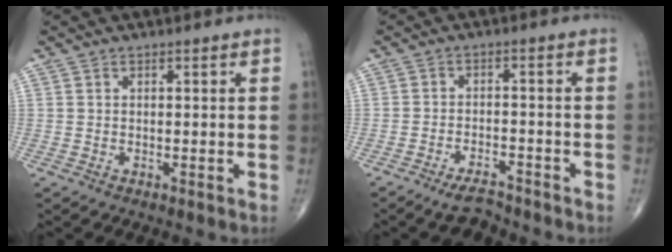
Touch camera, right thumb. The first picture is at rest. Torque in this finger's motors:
{"motor_torque": [0.12, -0.22, 0.17, 0.05, 0.09]}